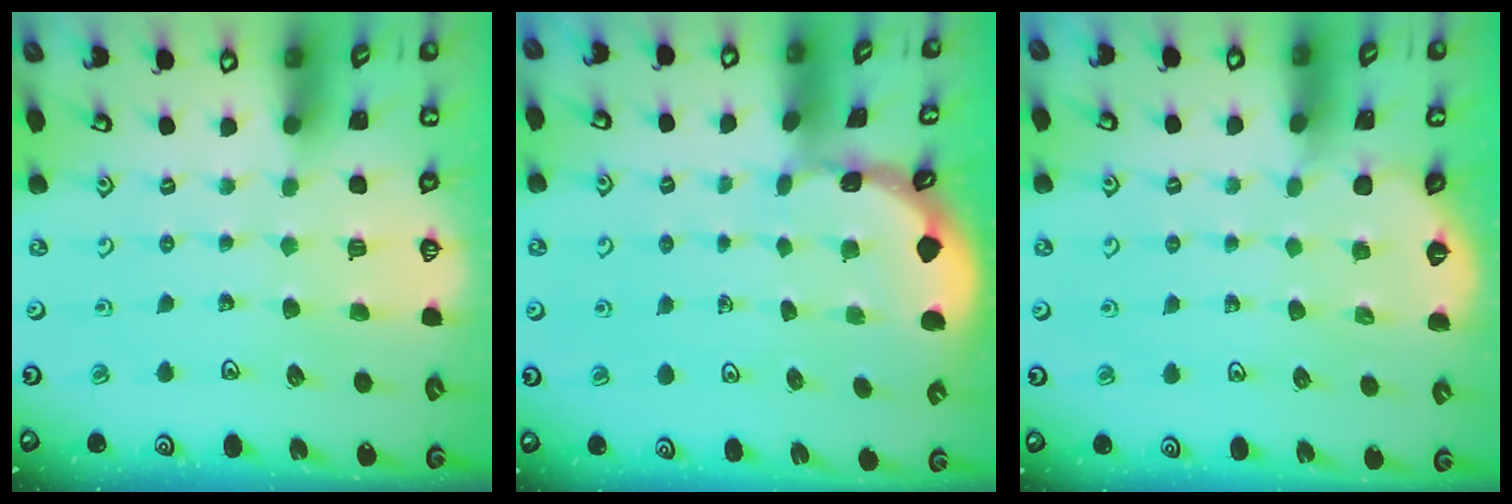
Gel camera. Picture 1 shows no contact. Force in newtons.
{"total": 0.6, "press": 0.6, "slide": 0.2}
{"total": 2.3, "press": 2.3, "slide": 0.1}